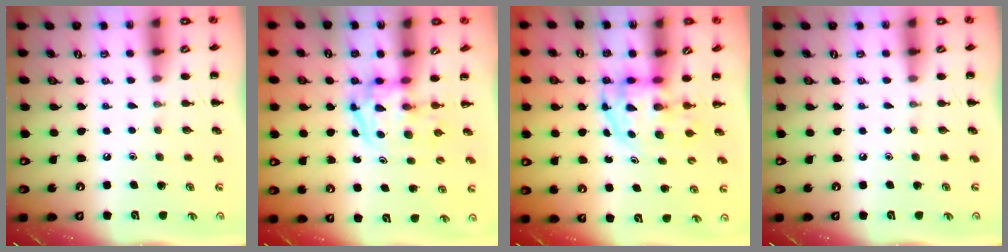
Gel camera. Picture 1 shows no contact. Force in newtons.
{"total": 3.5, "press": 3.5, "slide": 0.5}
{"total": 3.7, "press": 3.7, "slide": 0.5}
{"total": 0.0}